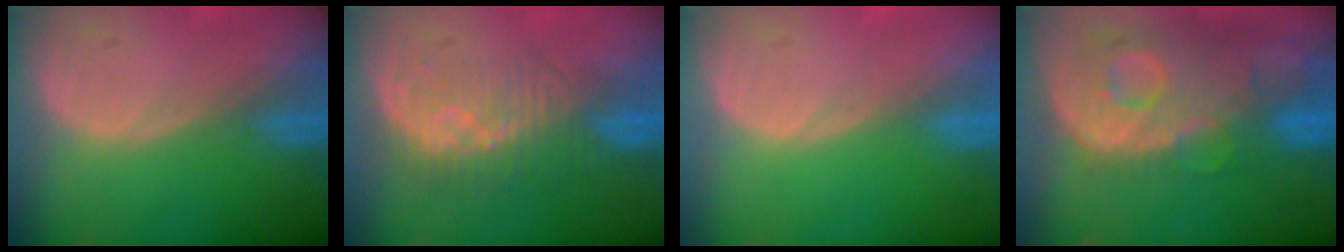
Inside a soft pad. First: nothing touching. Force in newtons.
{"total": 8.2, "press": 7.4, "slide": 3.6}
{"total": 0.0}
{"total": 12.9, "press": 10.6, "slide": 7.3}